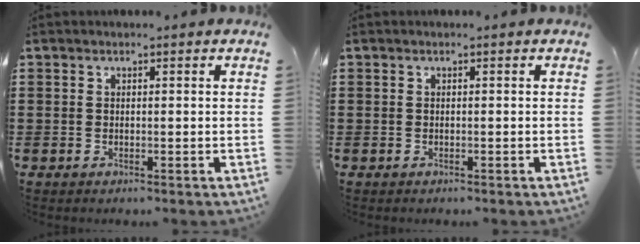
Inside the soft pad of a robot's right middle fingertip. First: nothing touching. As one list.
[{"total": 0.0}]